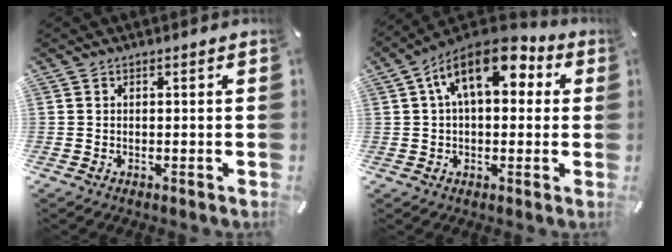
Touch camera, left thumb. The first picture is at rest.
{"total": 13.7, "force": [5.3, 7.3, 10.4], "torque": [-0.167, -0.006, 0.090]}